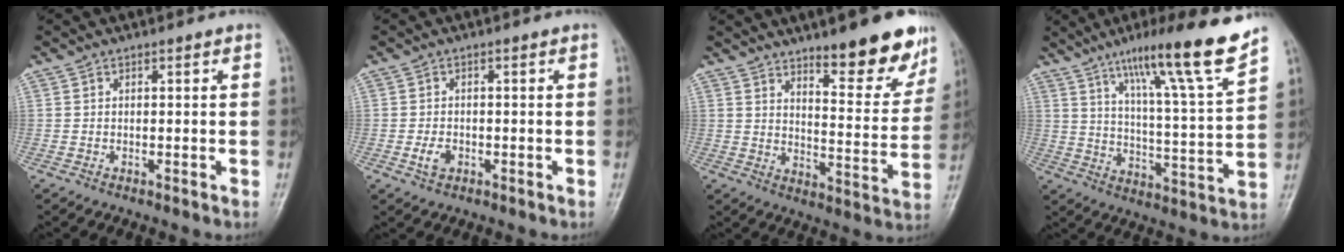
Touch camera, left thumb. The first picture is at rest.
{"total": 2.4, "force": [-0.8, 1.7, 1.6], "torque": [-0.029, 0.003, -0.013]}
{"total": 14.8, "force": [10.3, 4.0, 9.9], "torque": [-0.088, -0.072, 0.151]}
{"total": 17.1, "force": [12.2, 0.2, 12.1], "torque": [-0.174, -0.066, 0.190]}